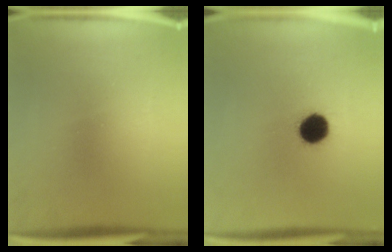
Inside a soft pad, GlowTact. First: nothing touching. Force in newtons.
{"total": 8.6}